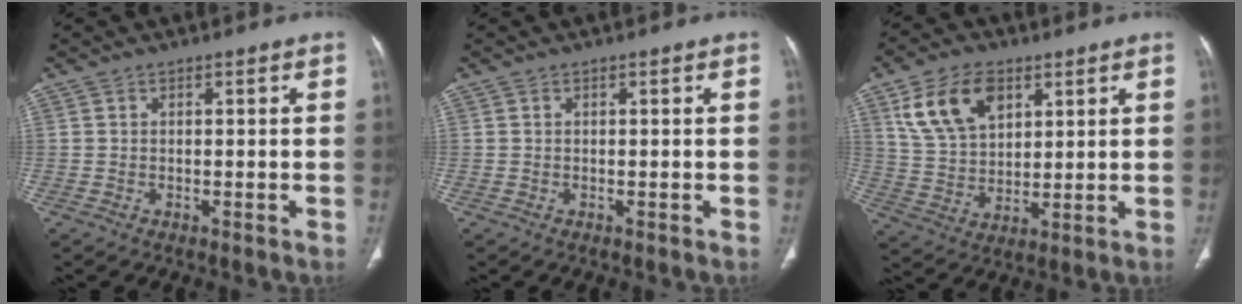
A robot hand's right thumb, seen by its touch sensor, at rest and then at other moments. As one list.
[{"total": 0.0}, {"total": 12.7, "force": [6.1, 7.9, 7.9], "torque": [-0.123, -0.015, 0.123]}]